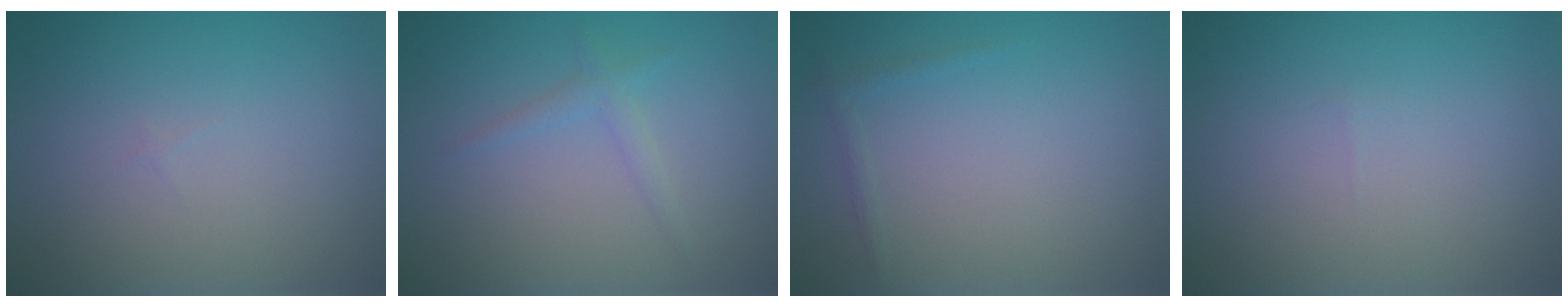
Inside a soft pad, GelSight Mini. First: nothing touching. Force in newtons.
{"total": 1.3, "press": 1.3, "slide": 0.1}
{"total": 0.7, "press": 0.7, "slide": 0.0}
{"total": 0.0}